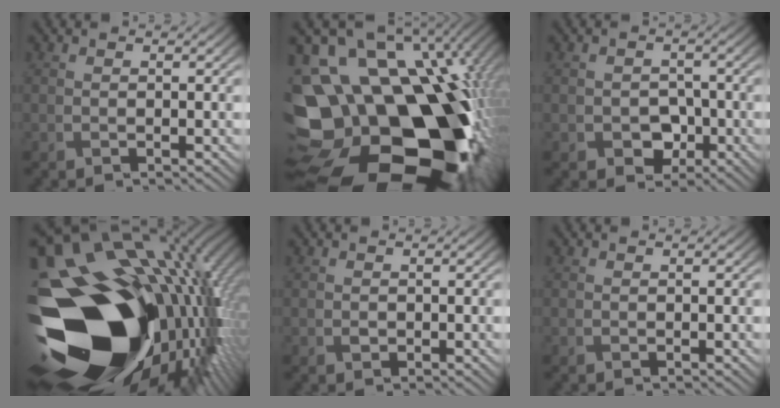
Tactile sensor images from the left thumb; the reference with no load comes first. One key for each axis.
{"total": 22.0, "fx": -4.3, "fy": 15.8, "fz": 14.8, "tx": -0.260, "ty": -0.032, "tz": -0.070}
{"total": 4.3, "fx": -2.0, "fy": 3.1, "fz": 2.2, "tx": -0.039, "ty": -0.006, "tz": -0.038}
{"total": 22.9, "fx": -6.7, "fy": 15.6, "fz": 15.5, "tx": -0.257, "ty": -0.024, "tz": -0.122}
{"total": 0.6, "fx": -0.2, "fy": 0.5, "fz": 0.3, "tx": -0.010, "ty": -0.003, "tz": -0.006}
{"total": 0.0}